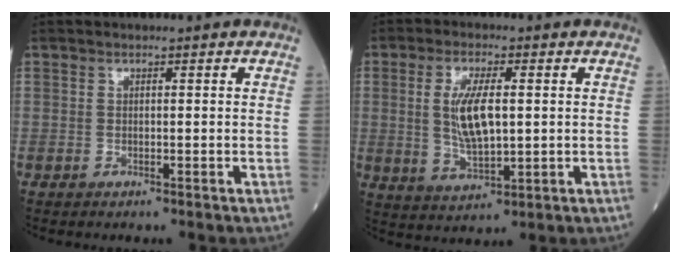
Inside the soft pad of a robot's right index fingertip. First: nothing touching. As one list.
[{"total": 7.9, "force": [0.9, 2.3, 7.5], "torque": [-0.156, -0.002, 0.024]}]